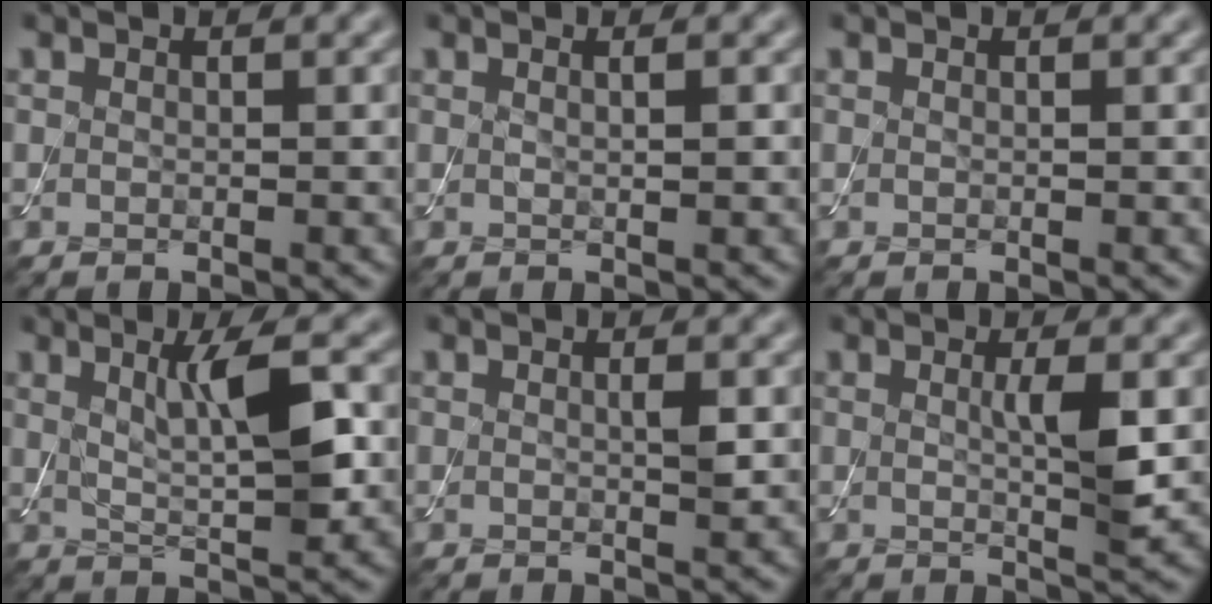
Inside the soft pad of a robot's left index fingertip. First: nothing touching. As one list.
[{"total": 1.0, "force": [0.3, 0.2, 0.9], "torque": [-0.011, 0.001, 0.002]}, {"total": 0.0}, {"total": 5.2, "force": [1.2, 1.0, 5.0], "torque": [-0.086, -0.001, 0.023]}, {"total": 1.0, "force": [0.2, 0.1, 1.0], "torque": [-0.017, 0.001, 0.000]}, {"total": 3.1, "force": [0.4, 0.4, 3.0], "torque": [-0.054, -0.005, 0.006]}]